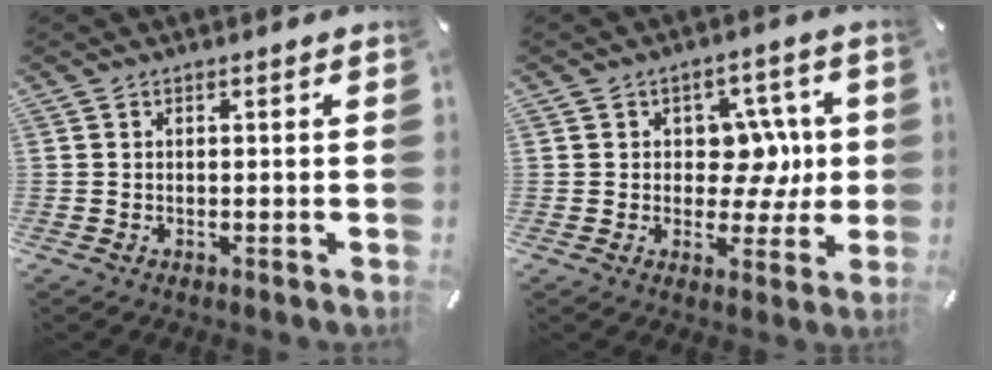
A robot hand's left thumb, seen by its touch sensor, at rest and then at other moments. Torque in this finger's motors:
{"motor_torque": [0.68, 1.01, 0.44, -0.46, 0.09]}